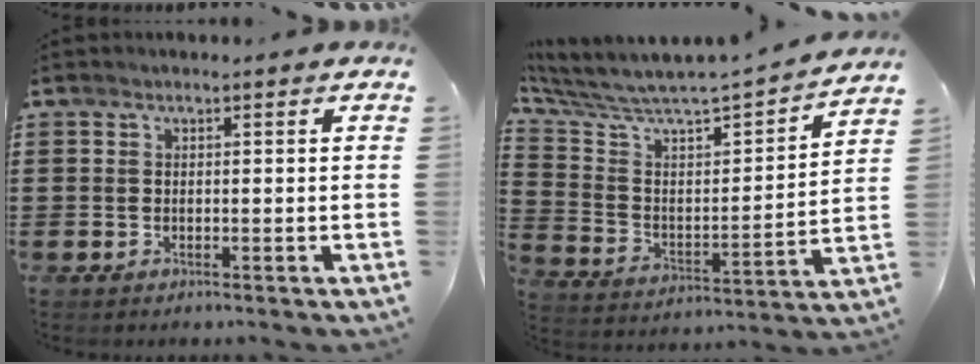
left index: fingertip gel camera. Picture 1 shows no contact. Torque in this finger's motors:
{"motor_torque": [0.81, -1.32, 0.34, 0.21]}